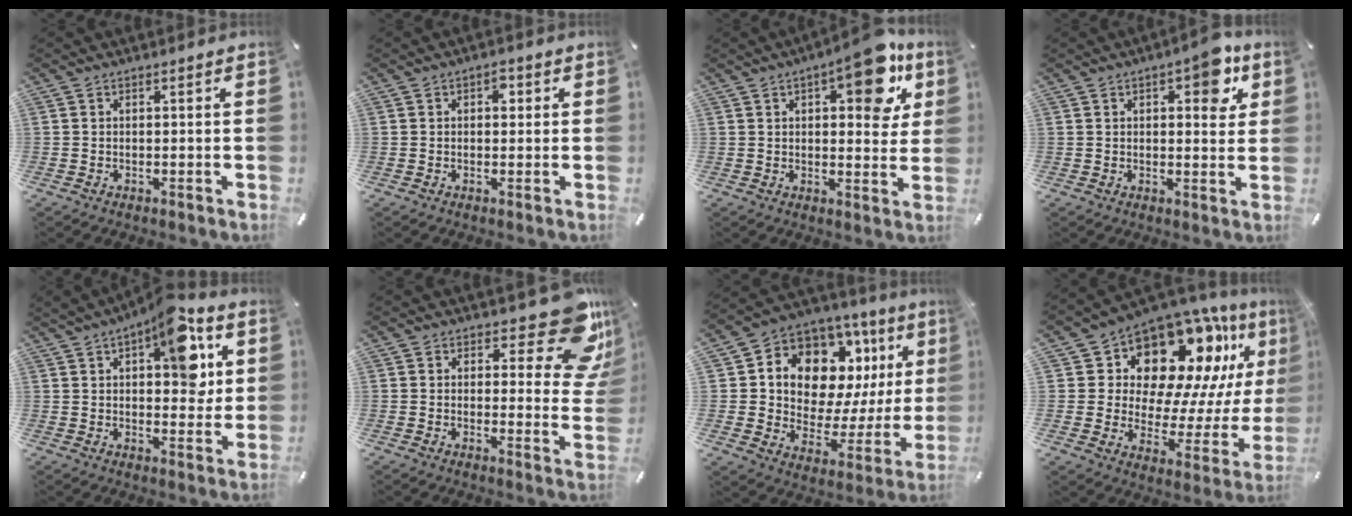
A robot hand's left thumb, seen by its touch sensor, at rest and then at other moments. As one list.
[{"total": 2.5, "force": [0.7, 1.6, 1.7], "torque": [-0.013, -0.001, 0.004]}, {"total": 13.6, "force": [6.5, 6.0, 10.3], "torque": [-0.125, -0.030, 0.102]}, {"total": 8.6, "force": [3.9, 4.1, 6.5], "torque": [-0.069, -0.020, 0.056]}, {"total": 13.8, "force": [6.1, 6.6, 10.5], "torque": [-0.124, -0.032, 0.099]}, {"total": 15.5, "force": [9.1, 6.3, 10.8], "torque": [-0.115, -0.075, 0.152]}, {"total": 13.2, "force": [7.7, 8.8, 6.2], "torque": [-0.102, -0.073, 0.137]}, {"total": 15.6, "force": [11.3, 9.0, 6.1], "torque": [-0.088, -0.115, 0.191]}]